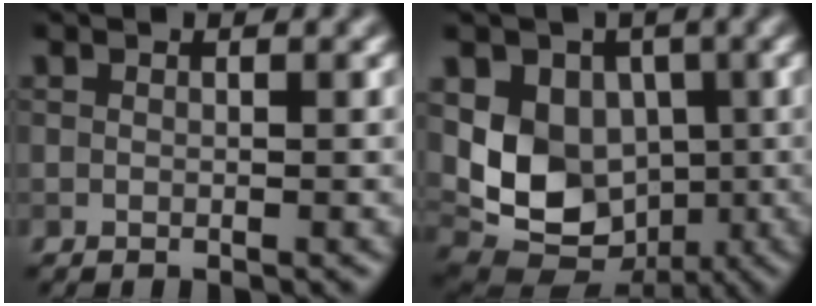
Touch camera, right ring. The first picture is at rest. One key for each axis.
{"total": 9.4, "fx": 0.1, "fy": 7.4, "fz": 5.8, "tx": -0.099, "ty": -0.015, "tz": 0.003}